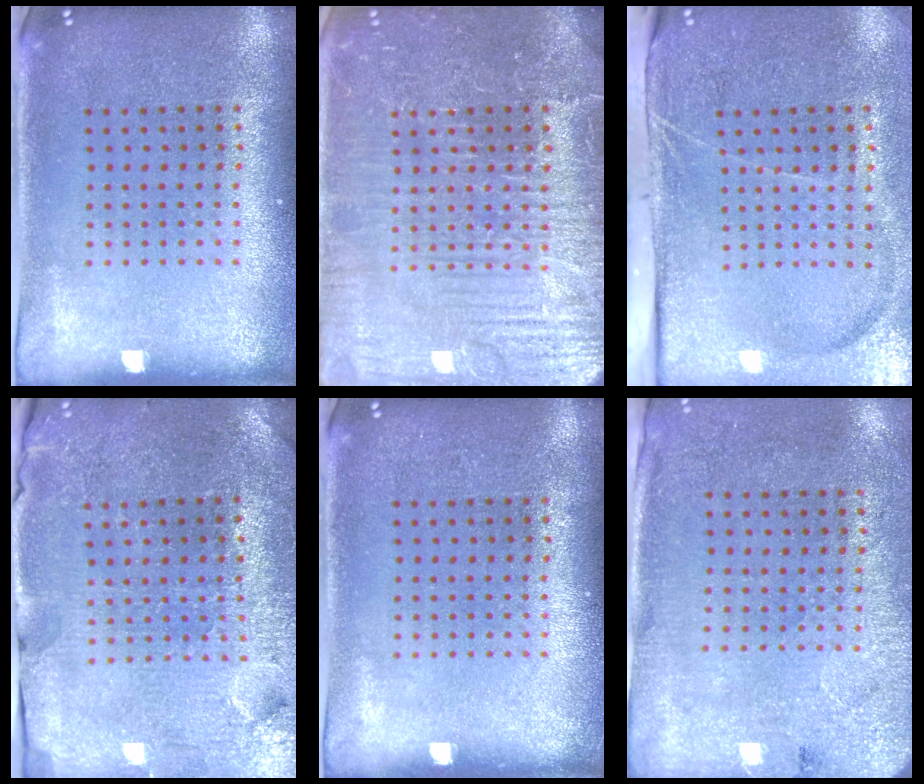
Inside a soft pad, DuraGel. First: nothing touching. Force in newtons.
{"total": 4.7, "press": 4.7, "slide": 0.6}
{"total": 4.3, "press": 3.5, "slide": 2.5}
{"total": 3.8, "press": 3.7, "slide": 0.8}
{"total": 0.0}
{"total": 2.7, "press": 2.2, "slide": 1.5}